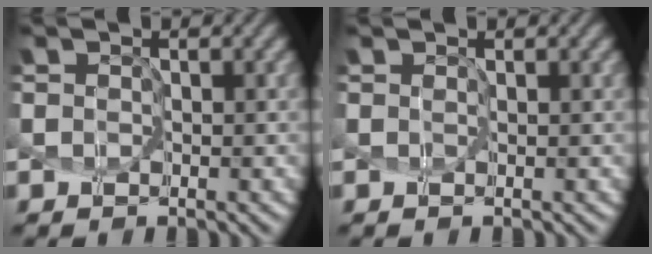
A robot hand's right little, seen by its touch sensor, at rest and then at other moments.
{"total": 1.1, "force": [0.5, -1.0, -0.1], "torque": [0.008, -0.006, 0.009]}